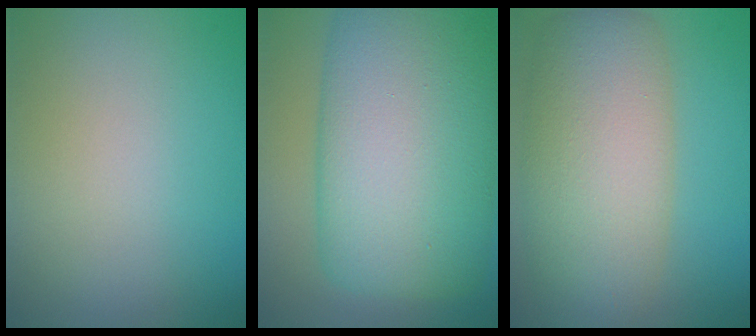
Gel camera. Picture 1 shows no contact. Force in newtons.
{"total": 17.6, "press": 17.6, "slide": 0.1}
{"total": 9.1, "press": 9.1, "slide": 0.3}